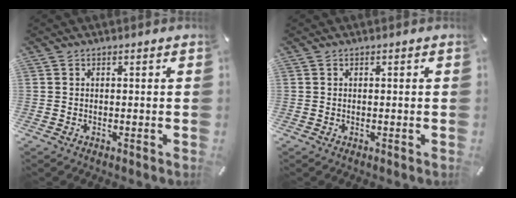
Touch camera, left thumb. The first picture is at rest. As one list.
[{"total": 0.0}]